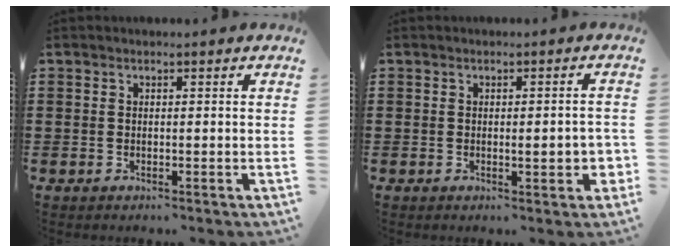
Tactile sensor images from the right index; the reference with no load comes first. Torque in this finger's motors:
{"motor_torque": [1.01, 0.06, 0.18, 0.07]}